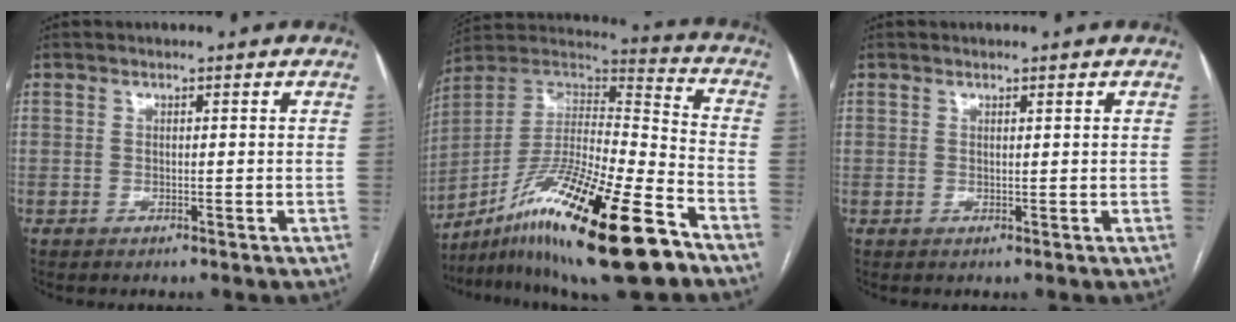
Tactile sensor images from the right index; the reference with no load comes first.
{"total": 24.4, "force": [-14.5, 2.8, 19.4], "torque": [-0.325, -0.020, -0.252]}
{"total": 0.8, "force": [0.5, 0.6, 0.1], "torque": [0.004, 0.004, 0.006]}